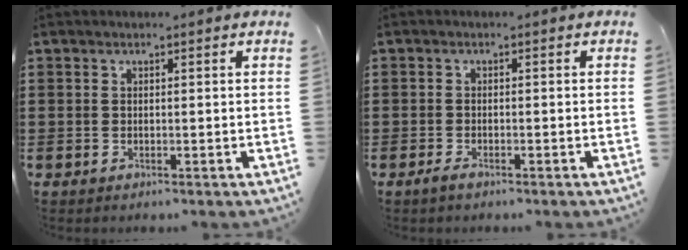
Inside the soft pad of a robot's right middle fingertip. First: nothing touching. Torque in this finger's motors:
{"motor_torque": [2.14, 0.00, 0.14, 0.04]}